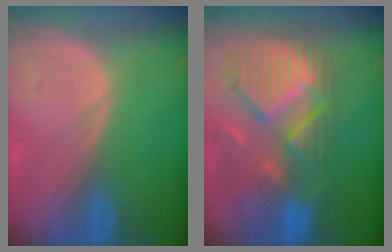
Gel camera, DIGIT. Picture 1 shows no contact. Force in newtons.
{"total": 12.0, "press": 10.5, "slide": 5.8}